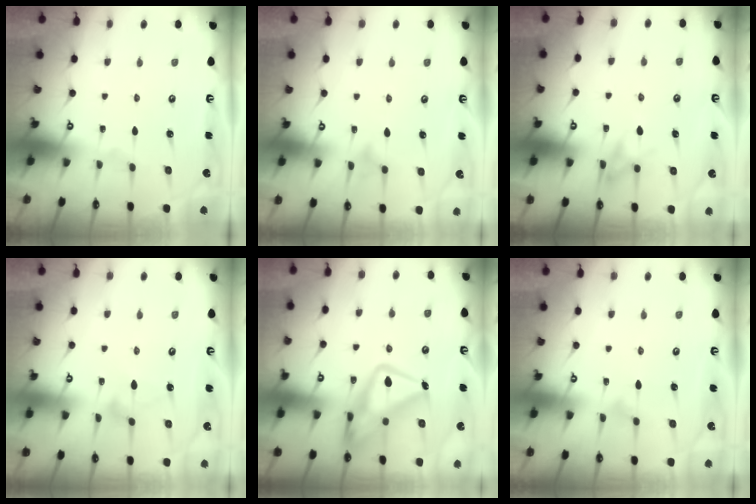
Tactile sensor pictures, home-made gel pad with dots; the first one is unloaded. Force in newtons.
{"total": 8.7, "press": 8.7, "slide": 0.9}
{"total": 9.9, "press": 9.8, "slide": 1.4}
{"total": 8.7, "press": 8.6, "slide": 0.5}
{"total": 16.6, "press": 16.5, "slide": 1.6}
{"total": 5.8, "press": 5.8, "slide": 0.3}